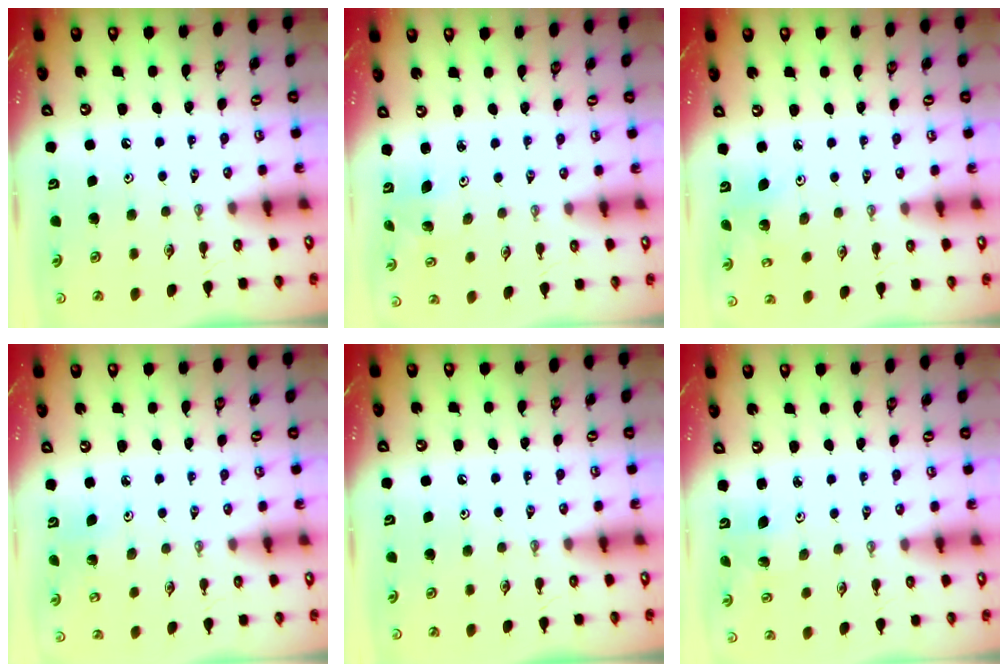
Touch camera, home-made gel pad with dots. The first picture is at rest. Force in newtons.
{"total": 1.3, "press": 1.3, "slide": 0.1}
{"total": 4.0, "press": 4.0, "slide": 0.2}
{"total": 2.8, "press": 2.7, "slide": 1.0}
{"total": 0.0}
{"total": 1.9, "press": 1.9, "slide": 0.0}